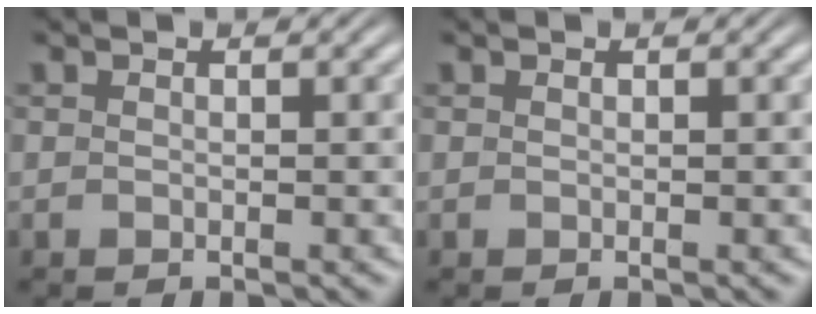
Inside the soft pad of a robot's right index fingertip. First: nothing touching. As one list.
[{"total": 0.0}]